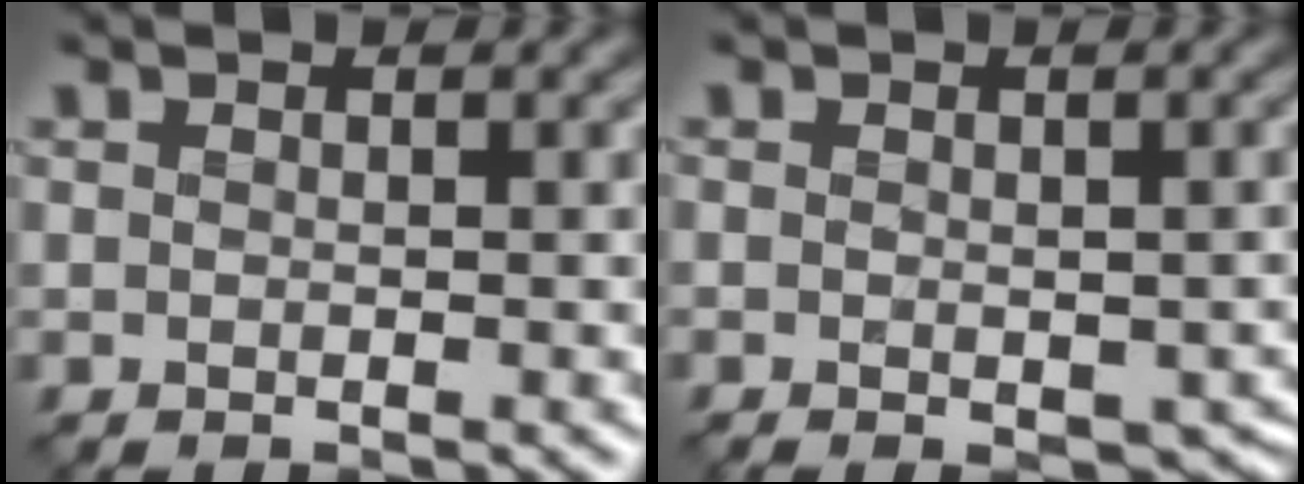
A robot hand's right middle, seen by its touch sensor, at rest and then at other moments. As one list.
[{"total": 4.6, "force": [-1.3, 2.6, 3.5], "torque": [-0.049, -0.024, -0.009]}]